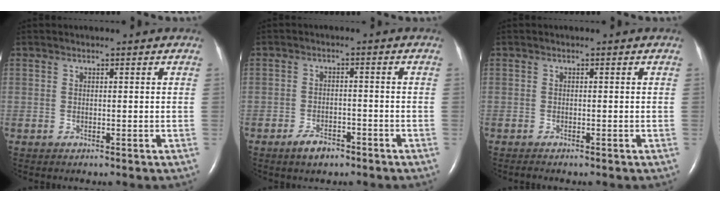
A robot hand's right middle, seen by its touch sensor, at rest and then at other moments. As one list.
[{"total": 3.6, "force": [-2.6, 1.5, 1.9], "torque": [-0.041, -0.001, -0.040]}, {"total": 1.0, "force": [-0.9, 0.1, 0.5], "torque": [-0.011, -0.004, -0.011]}]